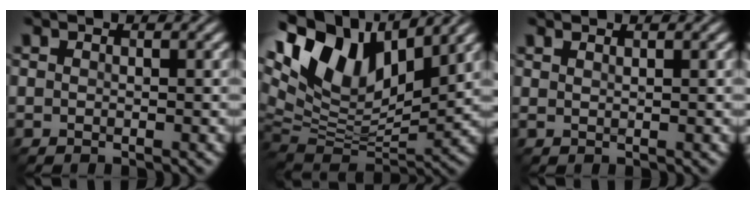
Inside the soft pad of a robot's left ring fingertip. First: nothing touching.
{"total": 13.5, "force": [7.0, 6.4, 9.6], "torque": [-0.193, 0.028, 0.125]}
{"total": 0.9, "force": [0.7, 0.3, 0.5], "torque": [-0.002, -0.004, 0.005]}